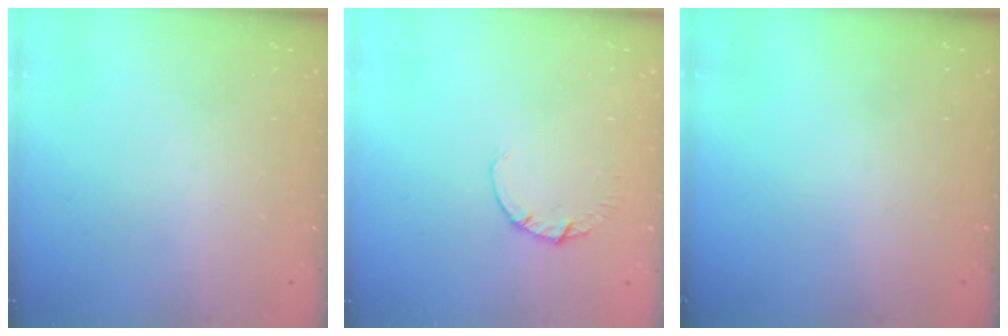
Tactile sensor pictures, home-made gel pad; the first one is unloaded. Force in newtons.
{"total": 1.9, "press": 1.9, "slide": 0.3}
{"total": 0.0}